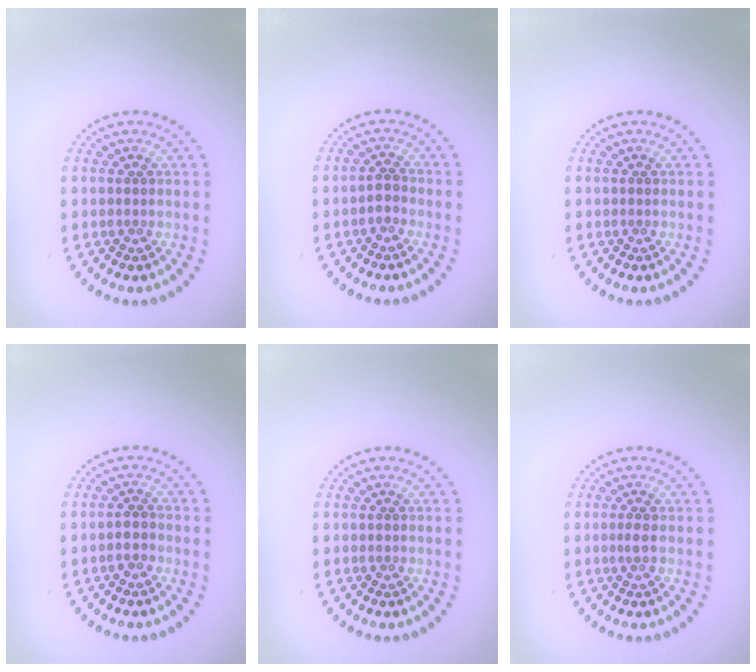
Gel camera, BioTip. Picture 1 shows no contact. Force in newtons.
{"total": 1.1, "press": 0.9, "slide": 0.6}
{"total": 0.0}
{"total": 1.4, "press": 1.1, "slide": 0.8}
{"total": 0.0}
{"total": 0.7, "press": 0.6, "slide": 0.3}